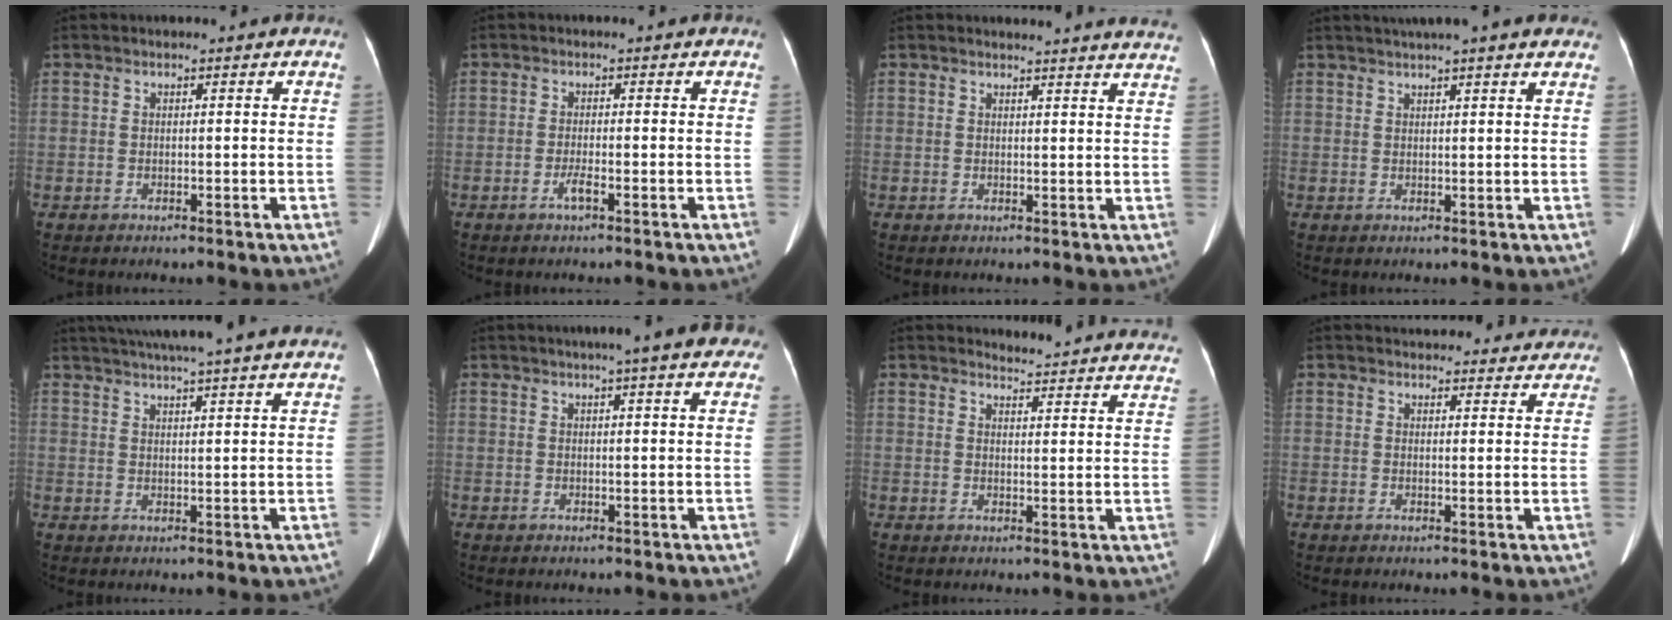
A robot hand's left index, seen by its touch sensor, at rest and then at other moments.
{"total": 1.6, "force": [-1.0, 0.0, 1.3], "torque": [-0.030, -0.003, -0.019]}
{"total": 13.3, "force": [13.0, 0.2, 2.8], "torque": [-0.022, -0.046, 0.126]}
{"total": 11.4, "force": [9.7, 0.6, 6.1], "torque": [-0.093, 0.035, 0.115]}
{"total": 17.2, "force": [15.0, -0.7, 8.4], "torque": [-0.143, 0.013, 0.196]}
{"total": 9.9, "force": [7.6, 1.0, 6.2], "torque": [-0.073, 0.021, 0.078]}
{"total": 19.5, "force": [19.2, 1.6, 2.9], "torque": [-0.019, -0.090, 0.197]}
{"total": 17.8, "force": [16.8, 4.8, 3.4], "torque": [-0.030, 0.003, 0.188]}